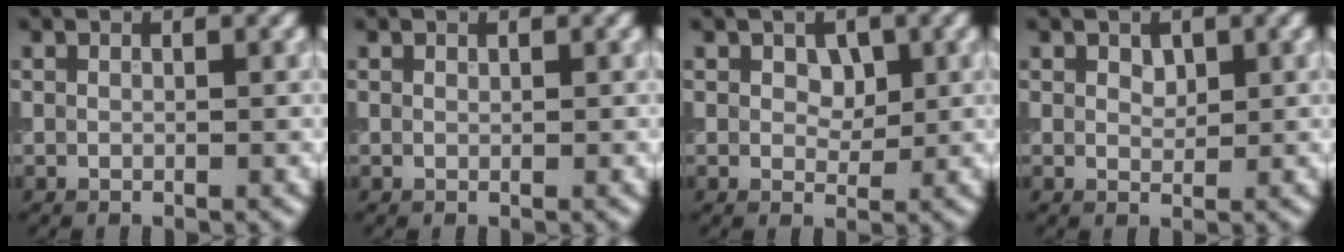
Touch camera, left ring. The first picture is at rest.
{"total": 0.0}
{"total": 1.7, "force": [0.5, 1.2, 1.1], "torque": [-0.017, -0.004, 0.006]}
{"total": 1.0, "force": [0.6, 0.7, 0.5], "torque": [-0.008, -0.003, 0.011]}